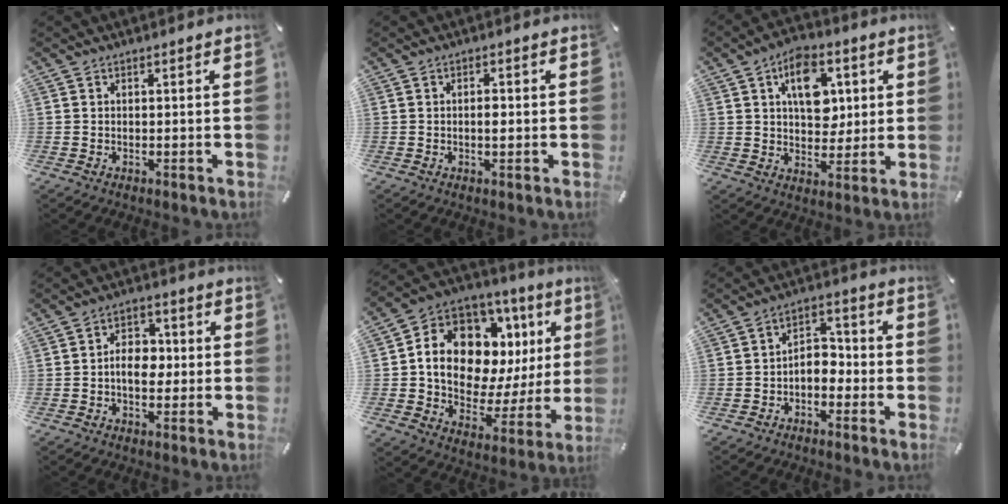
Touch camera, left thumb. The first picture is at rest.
{"total": 2.1, "force": [0.0, 1.0, 1.9], "torque": [-0.028, -0.002, -0.004]}
{"total": 12.0, "force": [3.4, 8.4, 7.9], "torque": [-0.099, -0.001, 0.058]}
{"total": 6.8, "force": [-1.0, 4.7, 4.9], "torque": [-0.079, 0.008, -0.022]}
{"total": 16.2, "force": [5.4, 11.0, 10.7], "torque": [-0.166, -0.049, 0.094]}
{"total": 5.0, "force": [-2.7, 3.5, 2.4], "torque": [-0.042, 0.017, -0.054]}